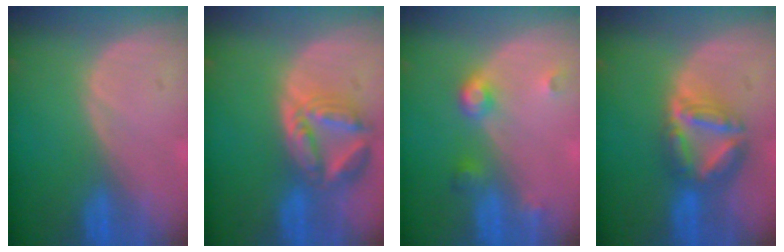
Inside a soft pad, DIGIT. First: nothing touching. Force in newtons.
{"total": 8.0, "press": 7.1, "slide": 3.7}
{"total": 3.9, "press": 3.6, "slide": 1.4}
{"total": 8.0, "press": 6.9, "slide": 4.0}